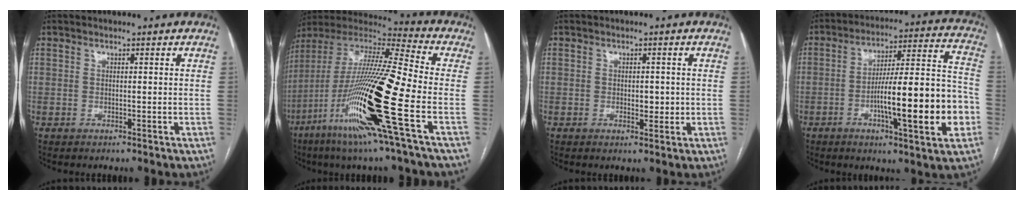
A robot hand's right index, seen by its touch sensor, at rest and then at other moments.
{"total": 24.1, "force": [-8.1, 0.5, 22.7], "torque": [-0.456, -0.040, -0.159]}
{"total": 2.3, "force": [-0.1, 1.3, 1.8], "torque": [-0.025, -0.001, 0.003]}
{"total": 18.6, "force": [-5.0, 2.3, 17.7], "torque": [-0.257, 0.017, -0.071]}